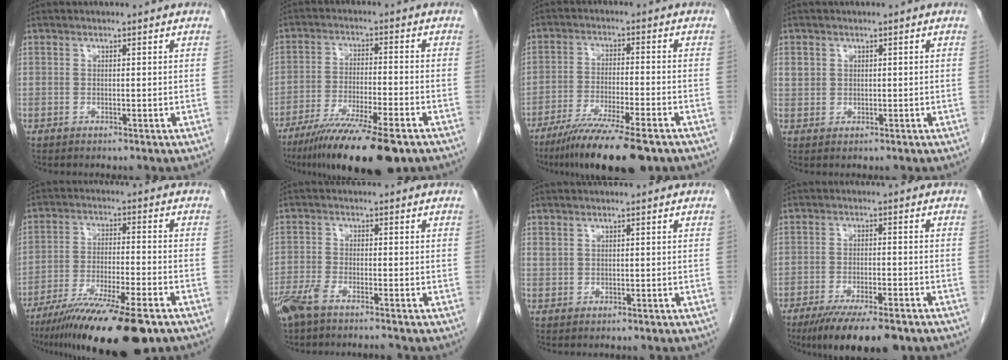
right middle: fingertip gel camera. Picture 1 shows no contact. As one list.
[{"total": 15.6, "force": [-11.3, 1.8, 10.5], "torque": [-0.165, -0.040, -0.184]}, {"total": 13.8, "force": [-10.3, 1.3, 9.0], "torque": [-0.149, -0.036, -0.168]}, {"total": 2.0, "force": [0.6, 1.9, 0.5], "torque": [-0.010, 0.007, 0.016]}, {"total": 17.3, "force": [-12.7, 1.7, 11.6], "torque": [-0.182, -0.043, -0.209]}, {"total": 5.7, "force": [-4.7, 1.1, 3.0], "torque": [-0.063, -0.007, -0.090]}, {"total": 0.7, "force": [0.4, 0.6, 0.2], "torque": [-0.007, 0.004, 0.008]}, {"total": 11.6, "force": [-8.6, 2.6, 7.2], "torque": [-0.107, -0.017, -0.132]}]